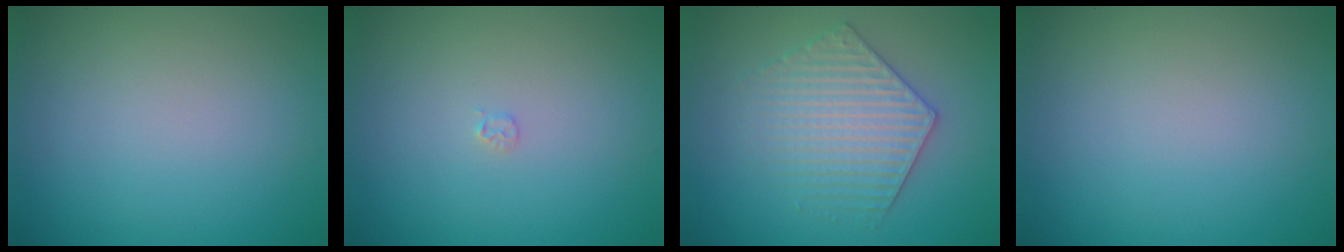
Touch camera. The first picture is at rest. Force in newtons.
{"total": 0.5, "press": 0.5, "slide": 0.1}
{"total": 3.8, "press": 3.8, "slide": 0.6}
{"total": 0.0}